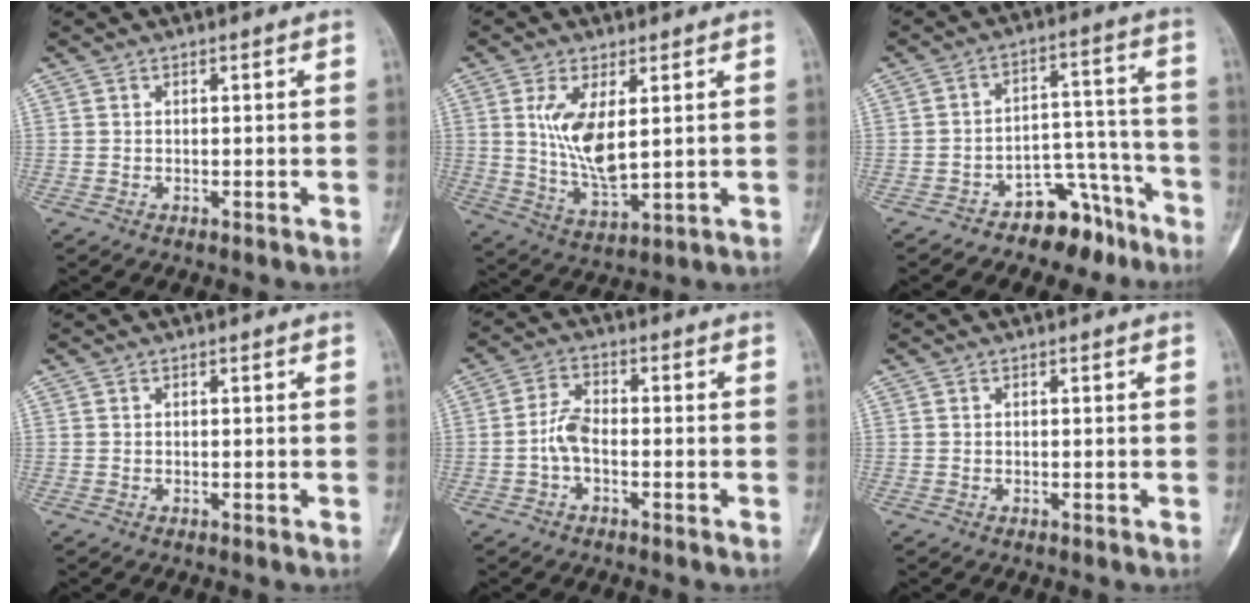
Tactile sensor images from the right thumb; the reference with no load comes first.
{"total": 10.0, "force": [2.1, 4.1, 8.8], "torque": [-0.173, -0.026, 0.052]}
{"total": 9.4, "force": [-7.1, 5.1, 3.5], "torque": [-0.013, 0.101, -0.111]}
{"total": 0.0}
{"total": 4.5, "force": [-1.3, 2.3, 3.7], "torque": [-0.070, 0.015, -0.033]}
{"total": 0.0}